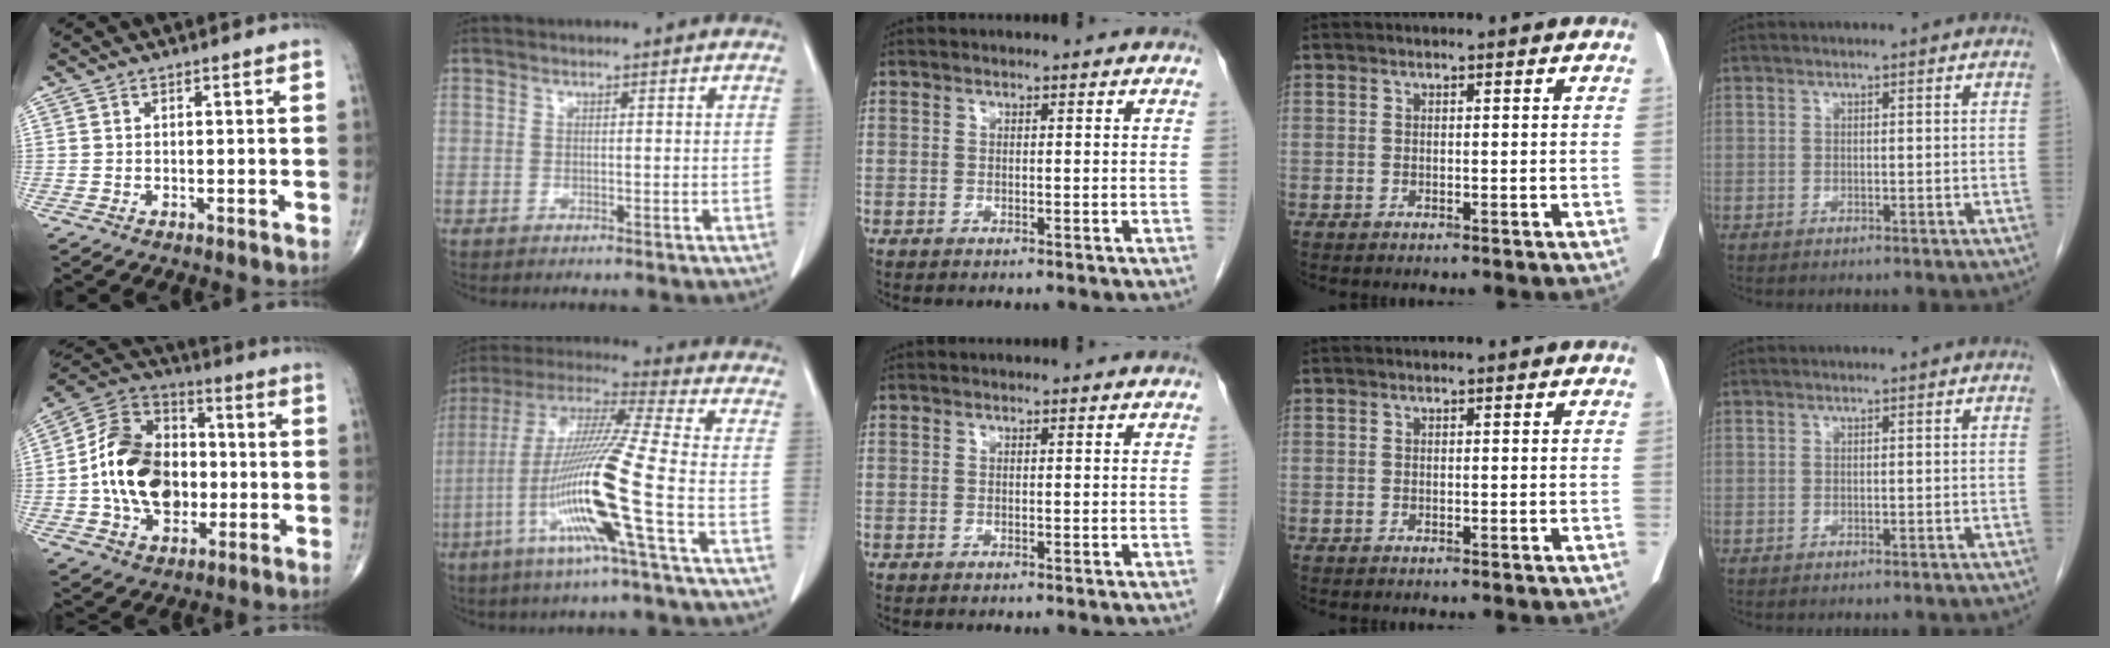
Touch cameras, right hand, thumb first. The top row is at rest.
{"thumb": {"total": 19.1, "force": [-1.6, 13.6, 13.4], "torque": [-0.206, 0.029, -0.027]}, "index": {"total": 16.9, "force": [-5.5, -1.9, 15.9], "torque": [-0.323, -0.016, -0.115]}}